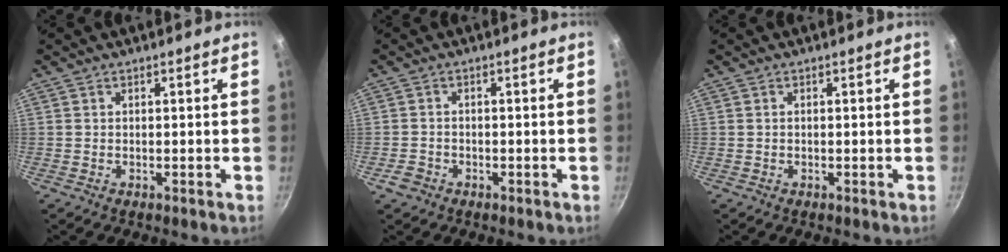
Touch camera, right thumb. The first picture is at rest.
{"total": 2.4, "force": [-1.5, 1.7, 0.8], "torque": [-0.014, 0.015, -0.025]}
{"total": 0.0}